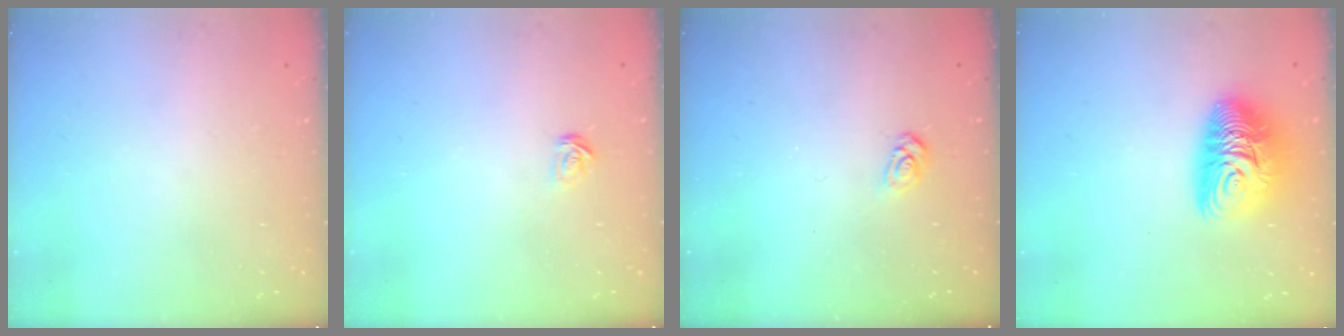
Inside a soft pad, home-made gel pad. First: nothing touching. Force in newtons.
{"total": 2.3, "press": 2.3, "slide": 0.1}
{"total": 4.1, "press": 4.1, "slide": 0.4}
{"total": 11.5, "press": 11.5, "slide": 0.9}